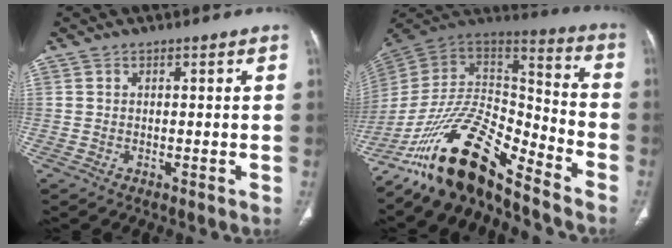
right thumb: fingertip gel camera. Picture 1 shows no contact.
{"total": 21.4, "force": [-15.6, 7.3, 12.6], "torque": [-0.211, 0.095, -0.282]}